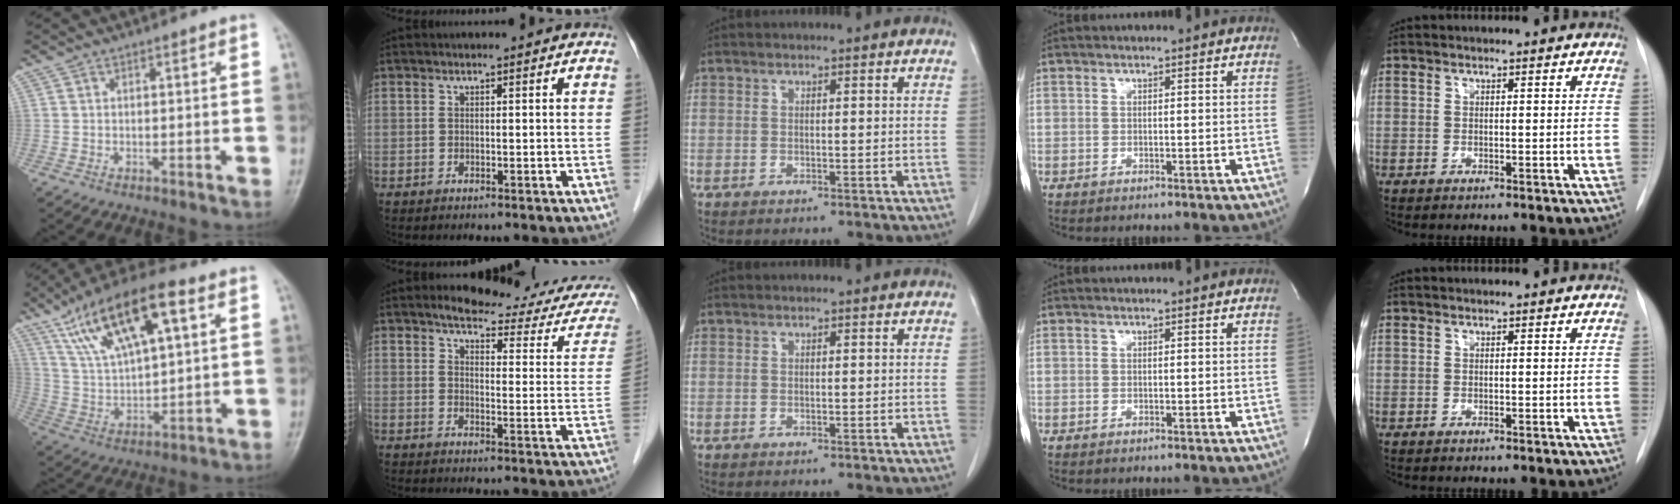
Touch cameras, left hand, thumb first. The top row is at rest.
{"thumb": {"total": 19.0, "force": [9.0, 7.1, 15.1], "torque": [-0.250, -0.006, 0.164]}, "index": {"total": 17.1, "force": [15.7, 2.7, 6.2], "torque": [-0.057, -0.045, 0.169]}}